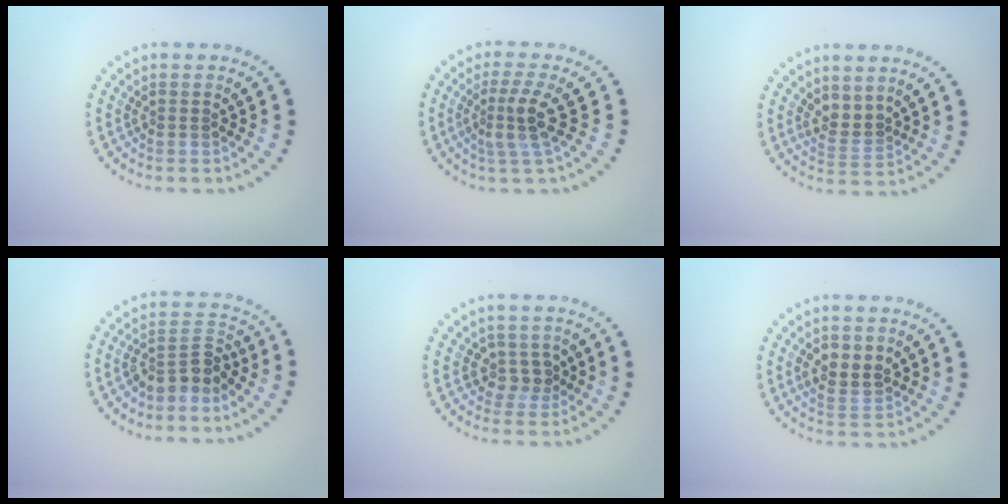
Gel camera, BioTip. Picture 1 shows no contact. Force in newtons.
{"total": 3.0, "press": 2.4, "slide": 1.8}
{"total": 2.0, "press": 1.8, "slide": 1.0}
{"total": 3.1, "press": 2.7, "slide": 1.7}
{"total": 1.8, "press": 1.5, "slide": 1.0}
{"total": 2.9, "press": 2.9, "slide": 0.7}